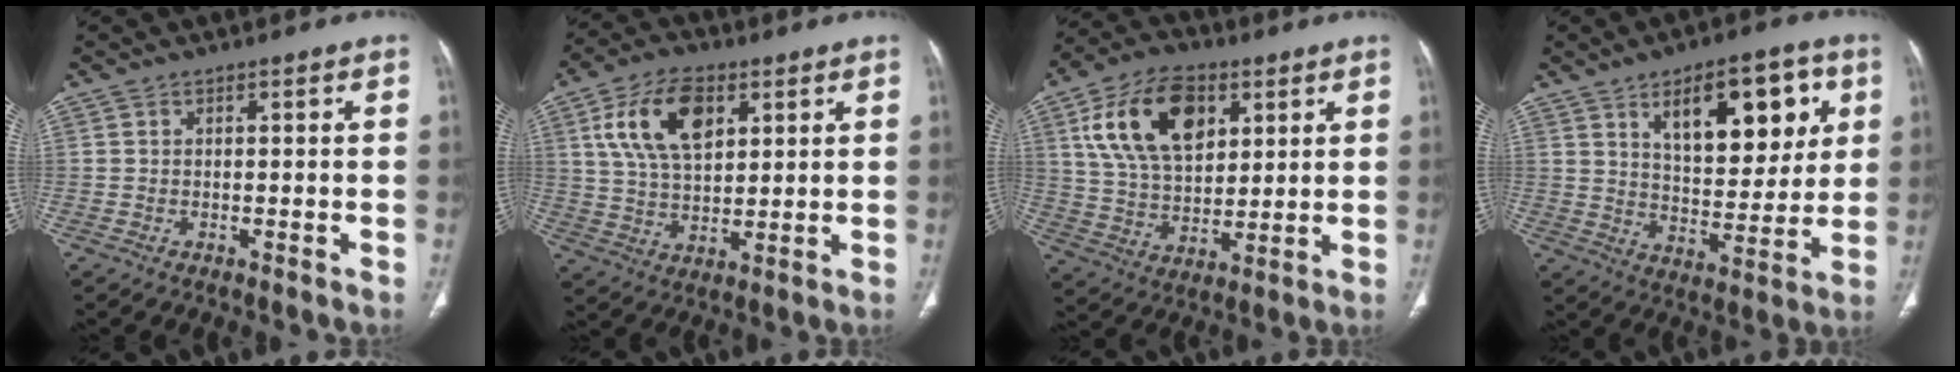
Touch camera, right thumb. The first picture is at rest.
{"total": 13.5, "force": [5.1, 7.7, 9.9], "torque": [-0.170, -0.009, 0.097]}
{"total": 17.9, "force": [6.8, 10.9, 12.4], "torque": [-0.194, -0.014, 0.128]}
{"total": 17.6, "force": [7.2, 8.4, 13.6], "torque": [-0.147, -0.028, 0.115]}